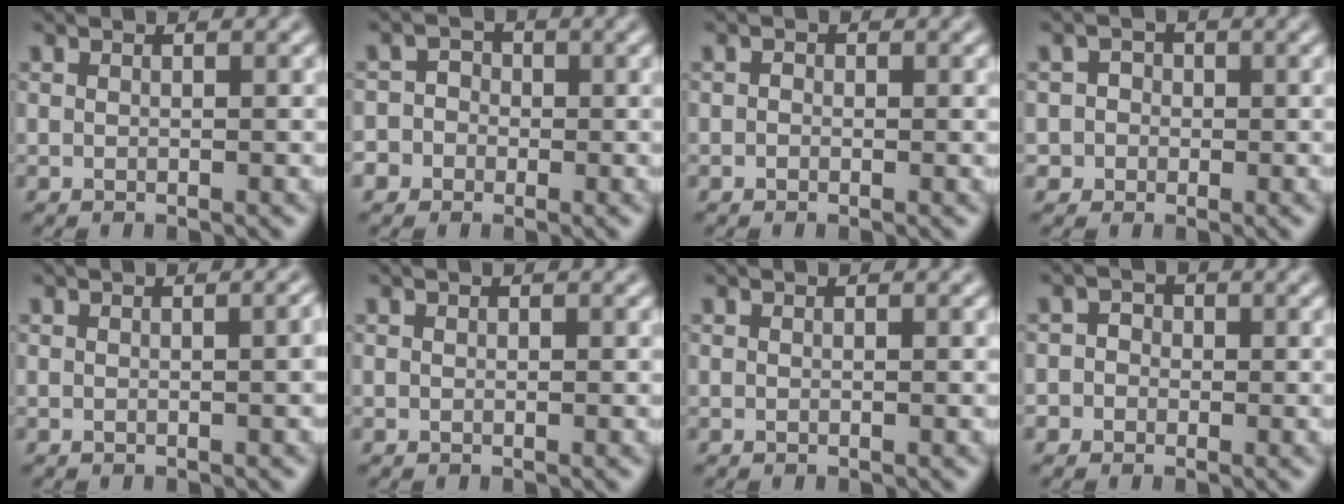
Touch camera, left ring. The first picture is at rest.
{"total": 4.5, "force": [-2.0, 4.0, 0.8], "torque": [0.011, 0.003, -0.055]}
{"total": 0.7, "force": [-0.1, 0.6, 0.4], "torque": [-0.003, -0.005, -0.004]}
{"total": 2.0, "force": [-0.3, 2.0, 0.2], "torque": [0.026, 0.005, -0.013]}
{"total": 1.2, "force": [0.0, 0.3, 1.2], "torque": [-0.012, 0.004, 0.000]}
{"total": 0.0}
{"total": 0.0}
{"total": 2.9, "force": [-0.7, 2.7, 0.7], "torque": [0.019, 0.012, -0.038]}